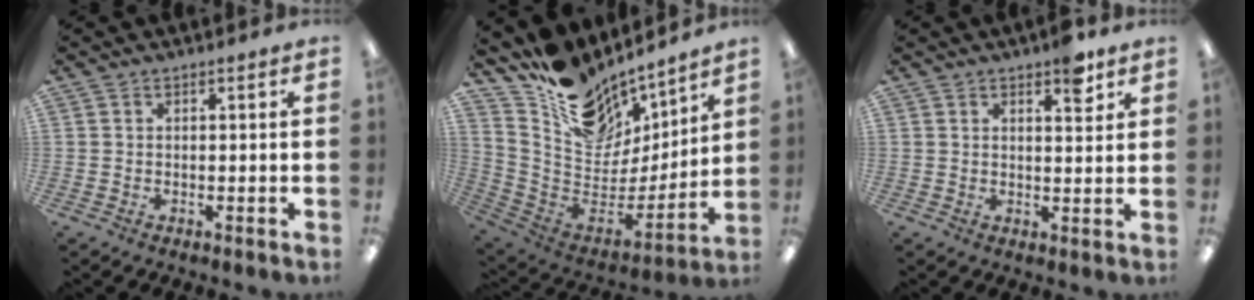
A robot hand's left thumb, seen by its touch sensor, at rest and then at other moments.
{"total": 15.1, "force": [11.7, 8.3, 4.9], "torque": [-0.106, -0.108, 0.214]}
{"total": 5.8, "force": [3.9, 2.1, 3.7], "torque": [-0.033, -0.022, 0.061]}